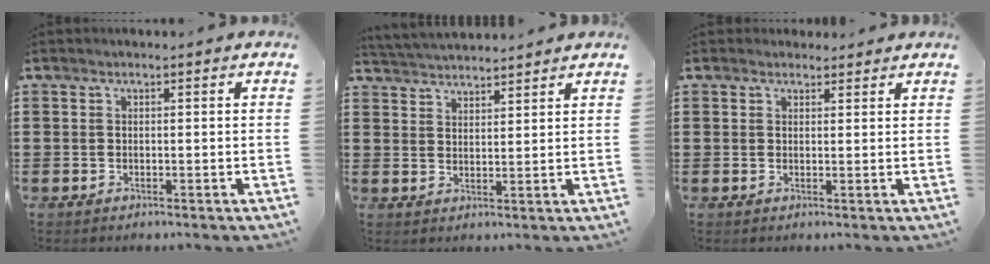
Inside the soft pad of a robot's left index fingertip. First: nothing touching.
{"total": 3.1, "force": [3.1, -0.1, -0.3], "torque": [-0.005, -0.010, 0.056]}
{"total": 1.7, "force": [1.5, 0.8, 0.0], "torque": [-0.003, 0.006, 0.029]}